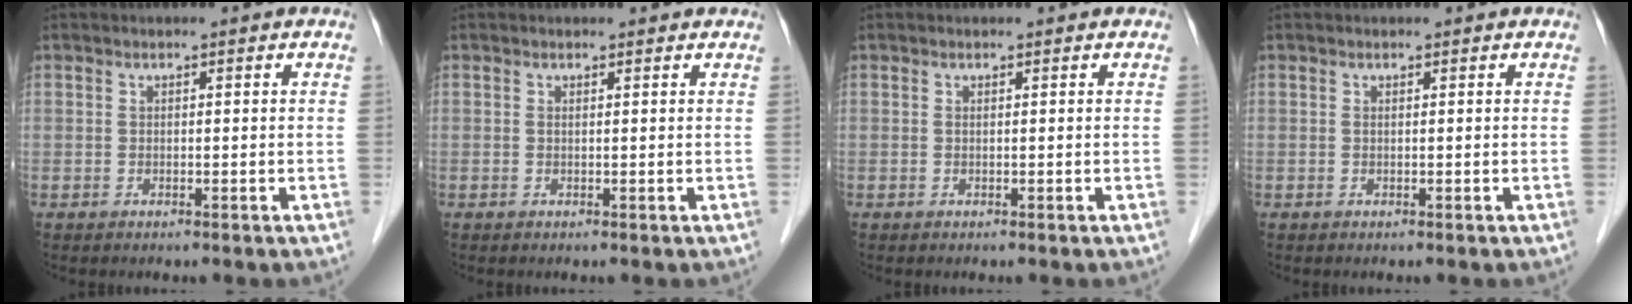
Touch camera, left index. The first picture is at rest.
{"total": 1.0, "force": [0.9, 0.3, 0.3], "torque": [-0.015, 0.006, 0.007]}
{"total": 0.0}
{"total": 0.0}